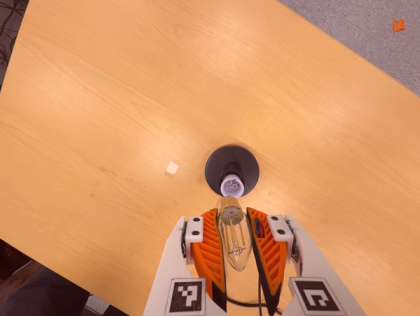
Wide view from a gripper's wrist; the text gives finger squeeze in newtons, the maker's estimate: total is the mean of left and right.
{"total": 20.8, "left": 22.4, "right": 19.1}